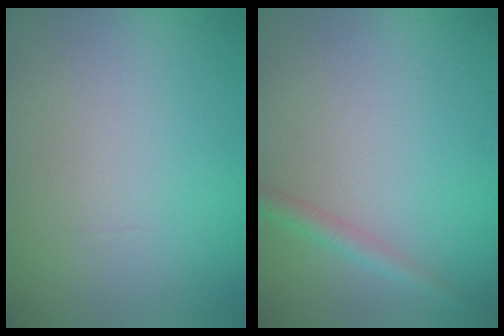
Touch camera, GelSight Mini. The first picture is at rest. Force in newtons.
{"total": 1.7, "press": 1.7, "slide": 0.1}